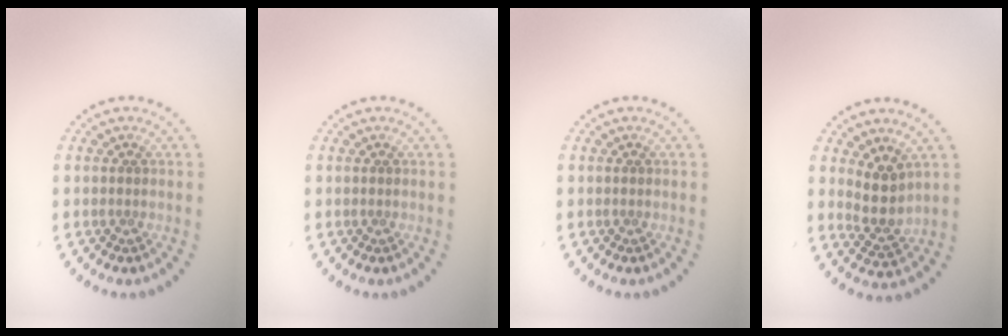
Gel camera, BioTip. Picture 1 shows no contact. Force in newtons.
{"total": 0.0}
{"total": 0.0}
{"total": 2.9, "press": 2.4, "slide": 1.6}